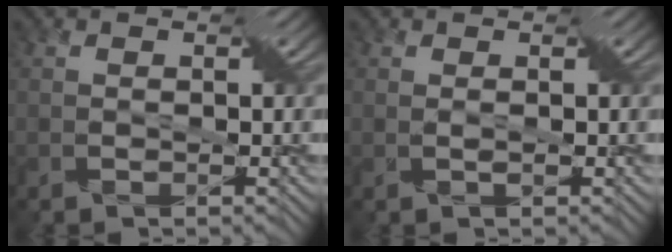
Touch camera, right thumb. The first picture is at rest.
{"total": 0.8, "force": [0.1, -0.2, 0.7], "torque": [-0.028, -0.005, 0.006]}